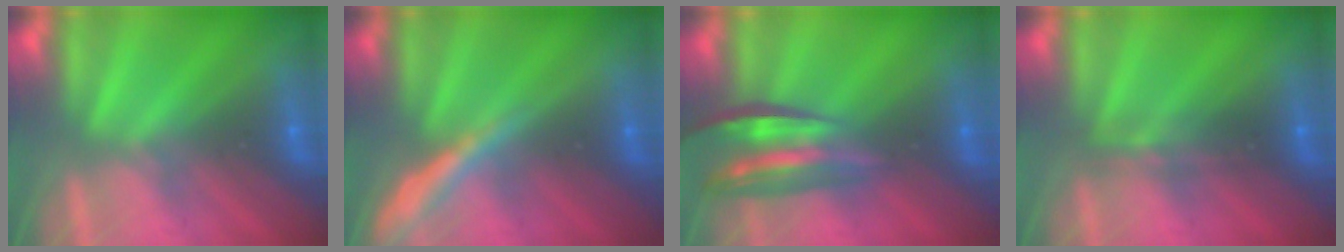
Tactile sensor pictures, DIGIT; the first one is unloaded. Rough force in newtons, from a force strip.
{"total": 3.1}
{"total": 7.0}
{"total": 2.3}